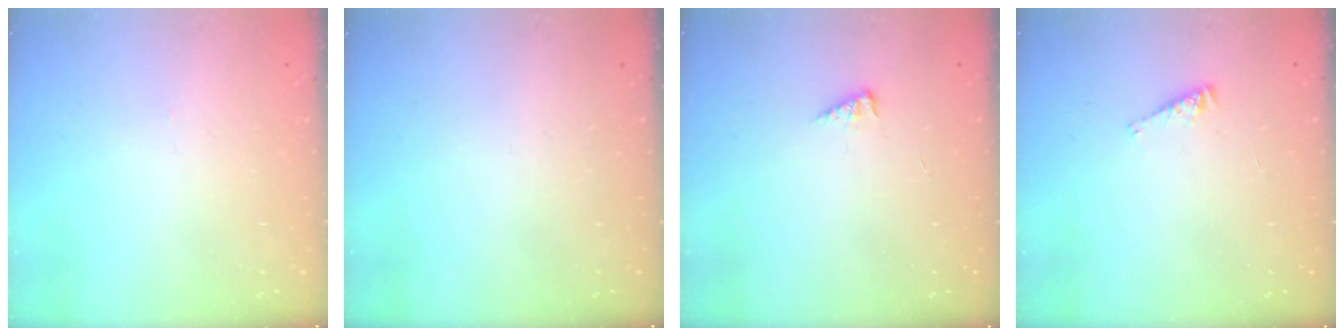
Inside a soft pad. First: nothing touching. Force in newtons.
{"total": 0.0}
{"total": 2.9, "press": 2.9, "slide": 0.6}
{"total": 2.4, "press": 2.4, "slide": 0.4}